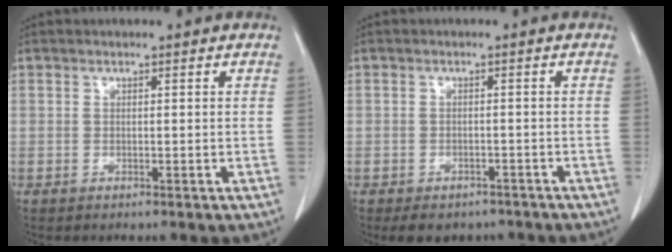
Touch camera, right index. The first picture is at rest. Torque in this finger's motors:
{"motor_torque": [-0.78, -0.32, -0.34, -0.11]}